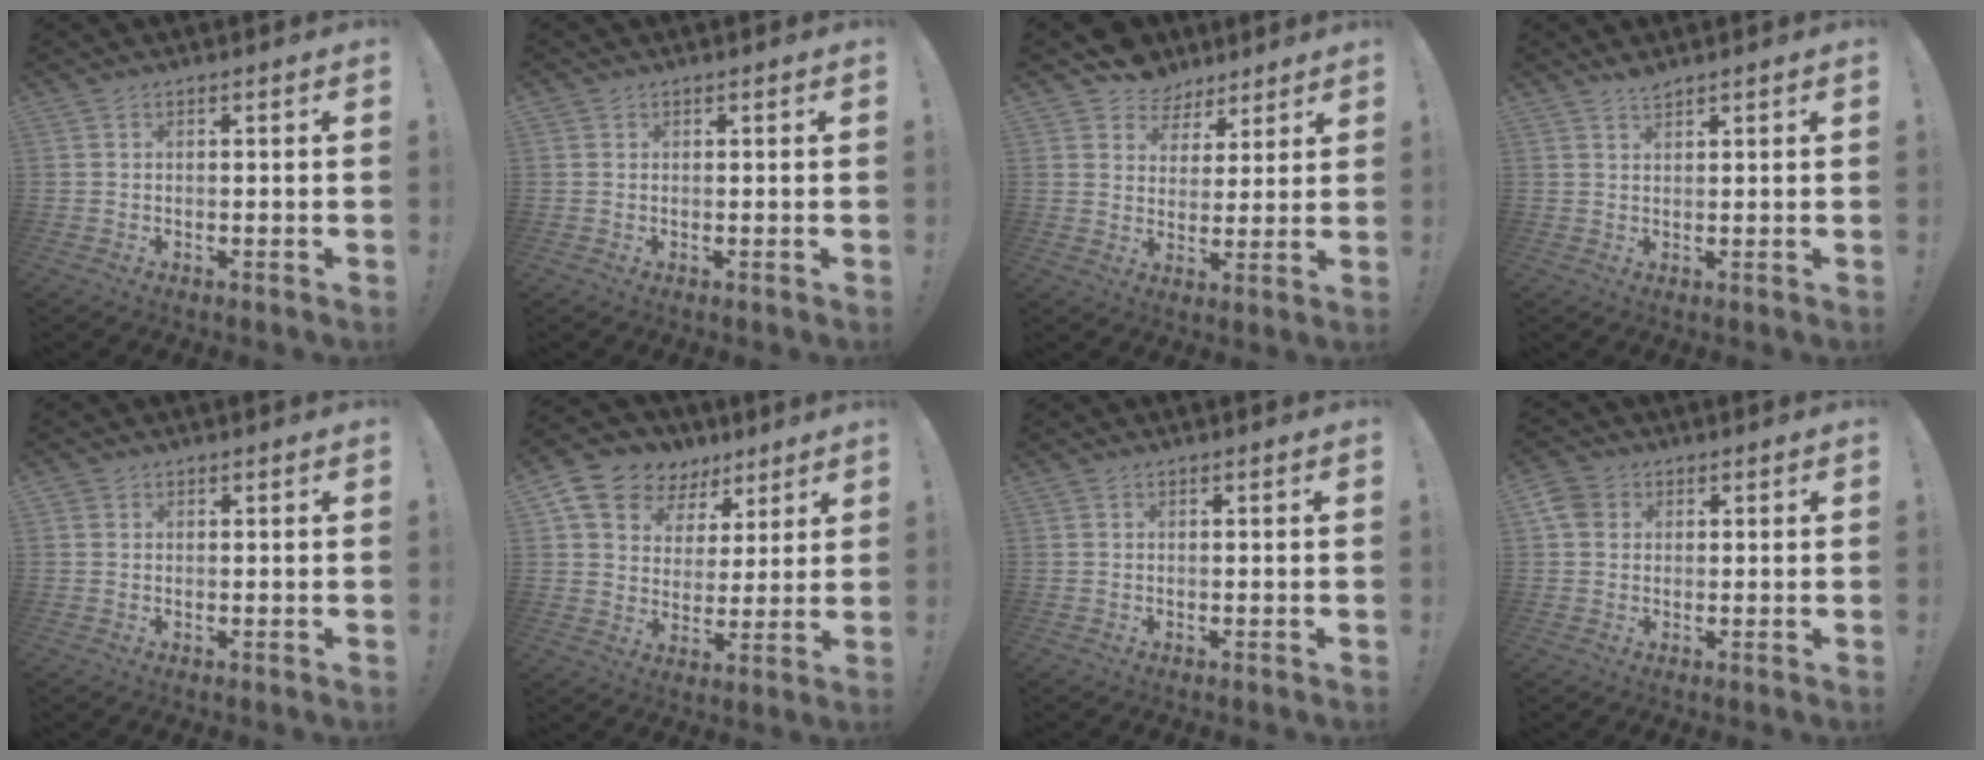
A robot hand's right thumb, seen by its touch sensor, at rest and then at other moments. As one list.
[{"total": 0.6, "force": [0.4, 0.5, 0.0], "torque": [0.003, -0.001, 0.007]}, {"total": 7.2, "force": [4.7, 5.4, 0.4], "torque": [-0.009, -0.036, 0.094]}, {"total": 2.0, "force": [1.9, 0.4, 0.6], "torque": [-0.008, -0.008, 0.033]}, {"total": 1.0, "force": [0.6, 0.8, 0.2], "torque": [-0.008, 0.003, 0.012]}, {"total": 12.2, "force": [7.6, 8.6, 4.1], "torque": [-0.082, -0.046, 0.149]}, {"total": 0.0}, {"total": 5.0, "force": [1.6, 4.2, 2.2], "torque": [-0.033, 0.005, 0.032]}]